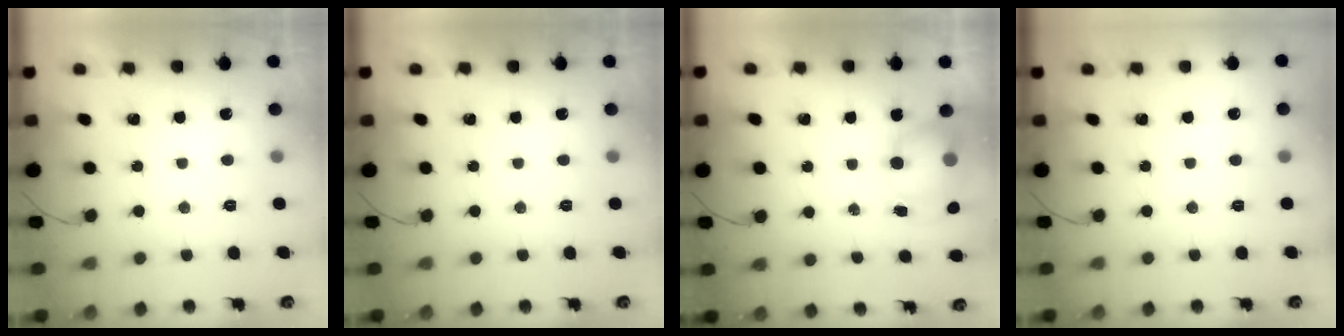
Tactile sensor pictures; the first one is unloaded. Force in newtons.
{"total": 0.0}
{"total": 7.0, "press": 7.0, "slide": 1.1}
{"total": 0.0}